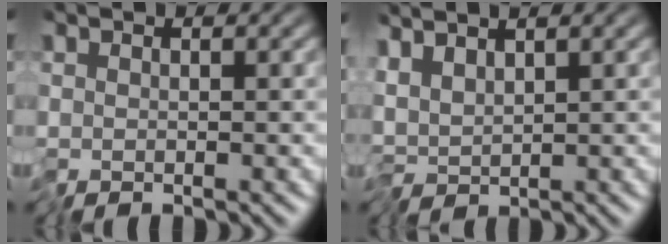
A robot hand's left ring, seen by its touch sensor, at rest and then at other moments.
{"total": 1.9, "force": [0.2, 0.6, 1.8], "torque": [-0.037, 0.002, -0.005]}